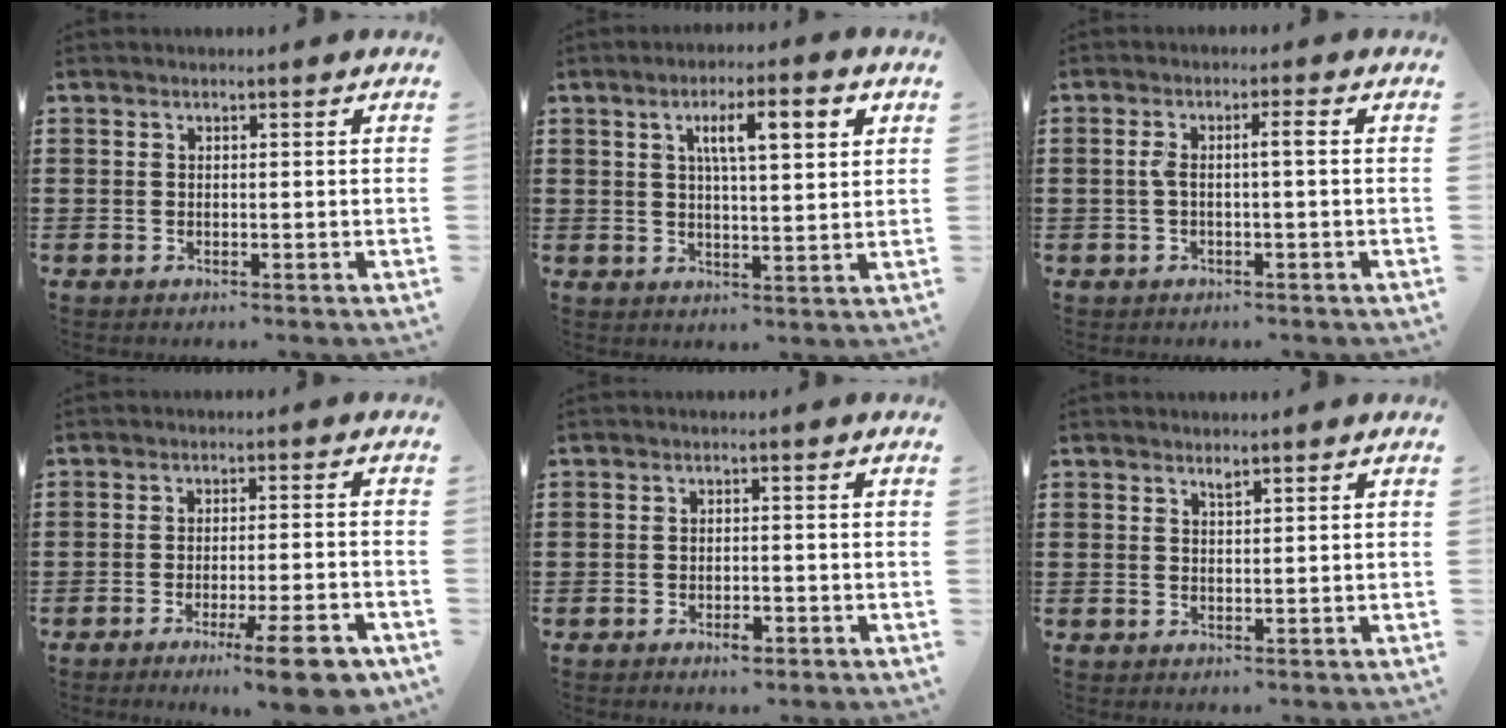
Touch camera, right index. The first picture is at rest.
{"total": 7.1, "force": [2.5, 1.7, 6.5], "torque": [-0.124, 0.004, 0.036]}
{"total": 2.7, "force": [-0.2, 0.2, 2.7], "torque": [-0.058, -0.002, -0.010]}
{"total": 8.2, "force": [-5.2, 0.5, 6.4], "torque": [-0.097, -0.008, -0.089]}
{"total": 1.9, "force": [-1.3, 0.8, 1.2], "torque": [-0.025, 0.000, -0.025]}
{"total": 1.0, "force": [0.9, 0.2, 0.4], "torque": [-0.010, 0.000, 0.017]}